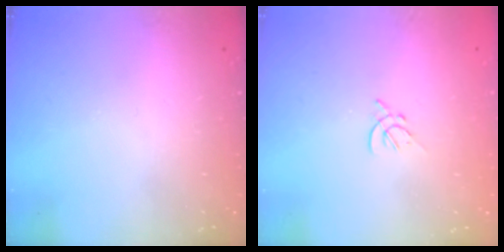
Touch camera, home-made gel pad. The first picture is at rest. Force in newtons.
{"total": 2.0, "press": 1.9, "slide": 0.5}